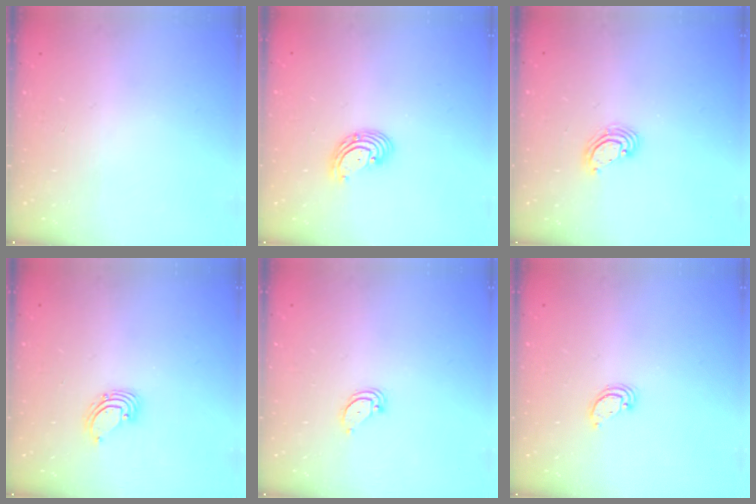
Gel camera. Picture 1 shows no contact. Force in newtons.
{"total": 3.9, "press": 3.9, "slide": 0.3}
{"total": 3.5, "press": 3.5, "slide": 0.2}
{"total": 2.2, "press": 2.2, "slide": 0.2}
{"total": 3.0, "press": 3.0, "slide": 0.2}
{"total": 2.6, "press": 2.6, "slide": 0.2}